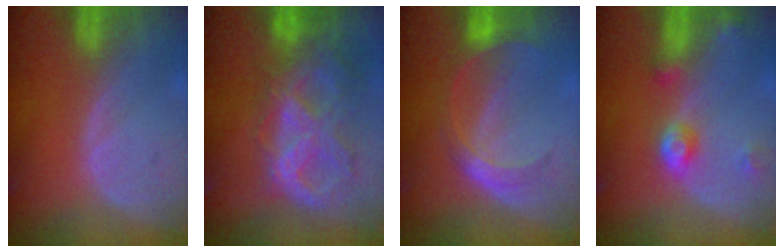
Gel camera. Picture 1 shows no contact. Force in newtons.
{"total": 10.6, "press": 8.9, "slide": 5.7}
{"total": 5.3, "press": 5.2, "slide": 1.2}
{"total": 4.8, "press": 4.3, "slide": 2.0}